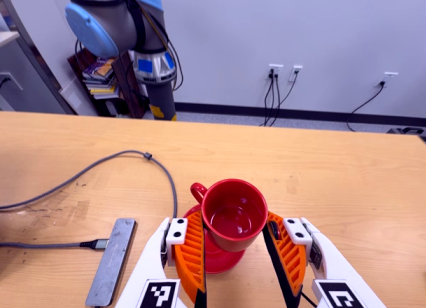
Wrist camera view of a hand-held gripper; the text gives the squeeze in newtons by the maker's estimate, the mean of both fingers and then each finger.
{"total": 6.2, "left": 6.5, "right": 5.9}